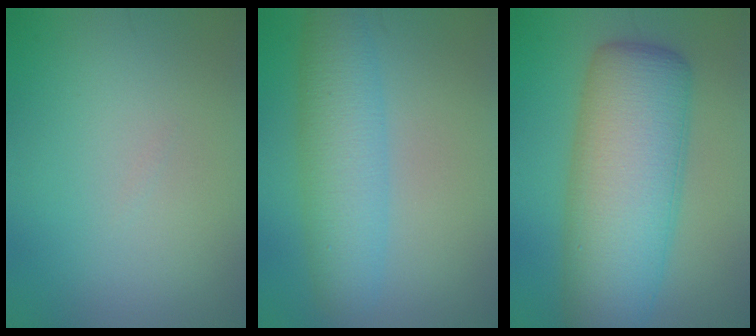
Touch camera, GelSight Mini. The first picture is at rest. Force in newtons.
{"total": 5.7, "press": 5.7, "slide": 0.1}
{"total": 11.5, "press": 11.5, "slide": 0.3}